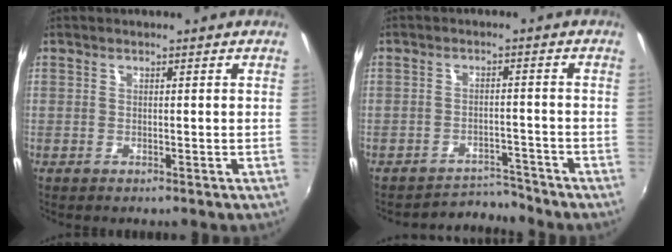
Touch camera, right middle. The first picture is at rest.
{"total": 5.2, "force": [-5.1, 0.1, -1.1], "torque": [0.005, 0.011, -0.082]}